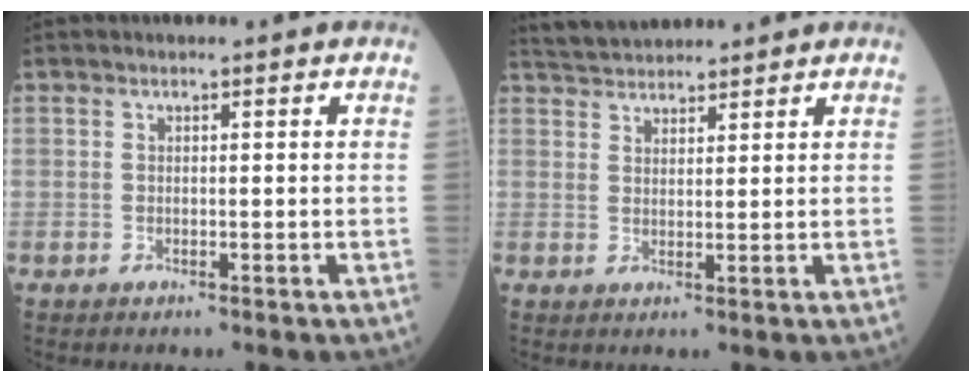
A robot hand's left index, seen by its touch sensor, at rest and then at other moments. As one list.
[{"total": 6.6, "force": [6.4, 1.2, 1.4], "torque": [-0.027, 0.031, 0.109]}]